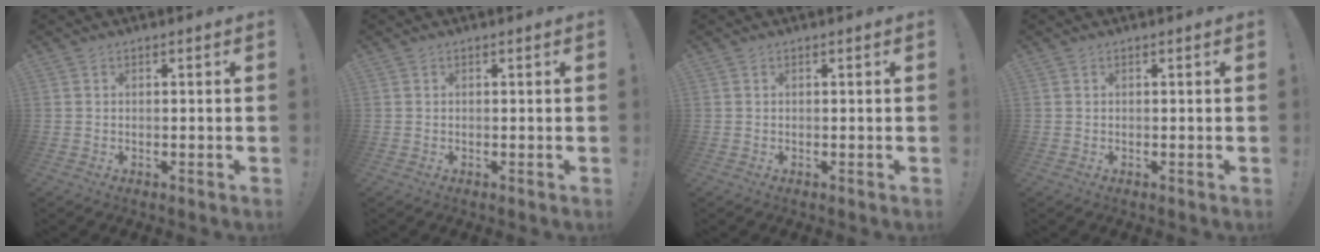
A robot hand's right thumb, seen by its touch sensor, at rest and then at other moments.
{"total": 0.0}
{"total": 0.0}
{"total": 0.0}